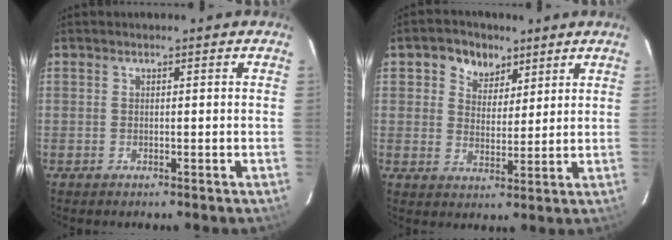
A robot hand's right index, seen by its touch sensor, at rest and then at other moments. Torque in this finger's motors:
{"motor_torque": [0.55, 0.52, 0.06, 0.05]}